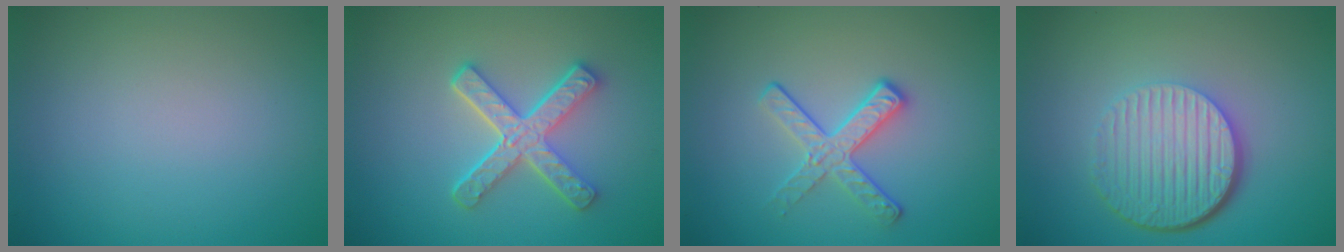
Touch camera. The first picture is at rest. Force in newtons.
{"total": 4.7, "press": 3.7, "slide": 2.8}
{"total": 2.9, "press": 2.6, "slide": 1.4}
{"total": 6.3, "press": 4.3, "slide": 4.6}